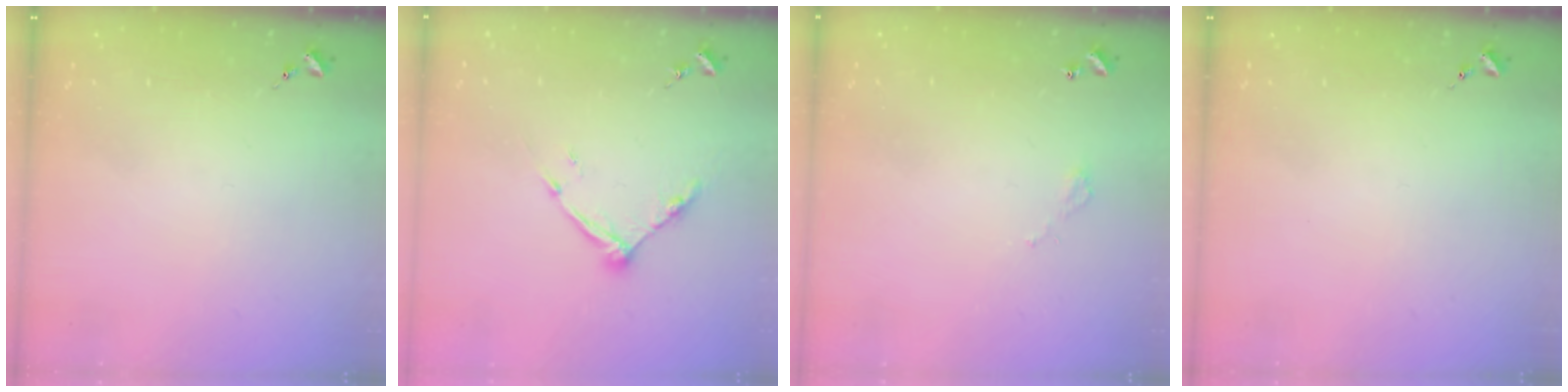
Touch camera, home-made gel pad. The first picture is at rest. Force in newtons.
{"total": 9.3, "press": 9.3, "slide": 0.4}
{"total": 2.8, "press": 2.8, "slide": 0.2}
{"total": 0.0}